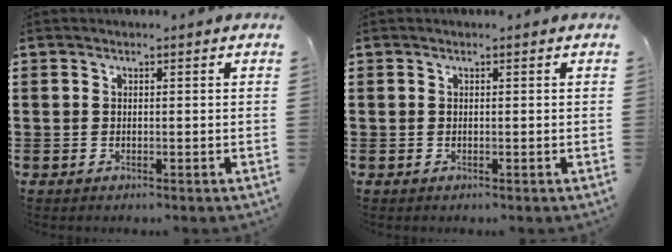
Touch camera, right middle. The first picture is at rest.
{"total": 0.0}